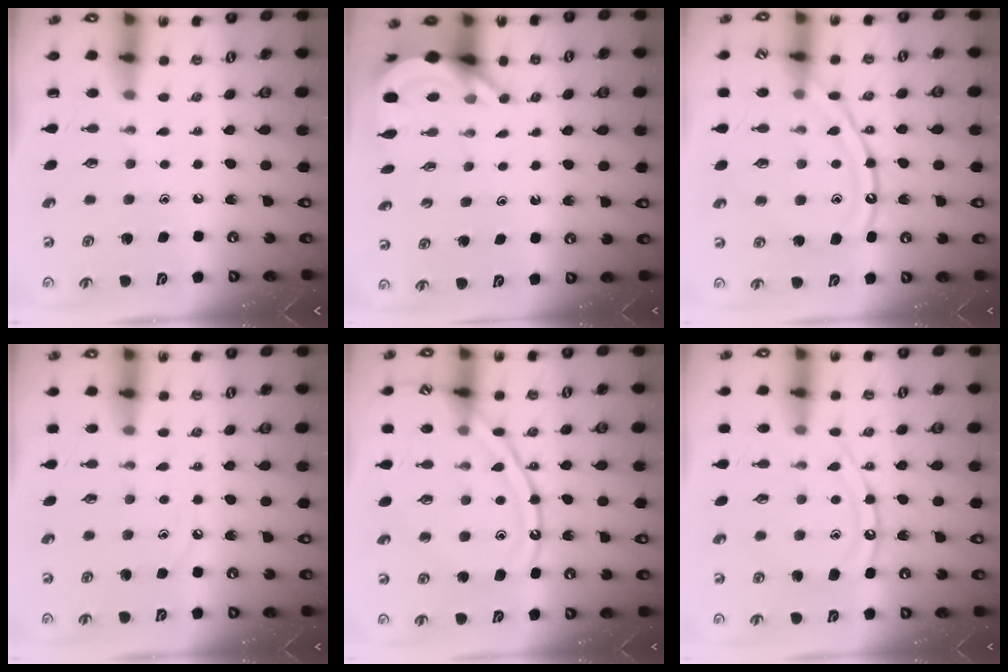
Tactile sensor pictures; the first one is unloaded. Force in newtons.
{"total": 5.8, "press": 5.8, "slide": 0.5}
{"total": 14.7, "press": 14.7, "slide": 1.3}
{"total": 4.6, "press": 4.5, "slide": 0.6}
{"total": 14.7, "press": 14.7, "slide": 1.4}
{"total": 12.8, "press": 12.7, "slide": 1.1}